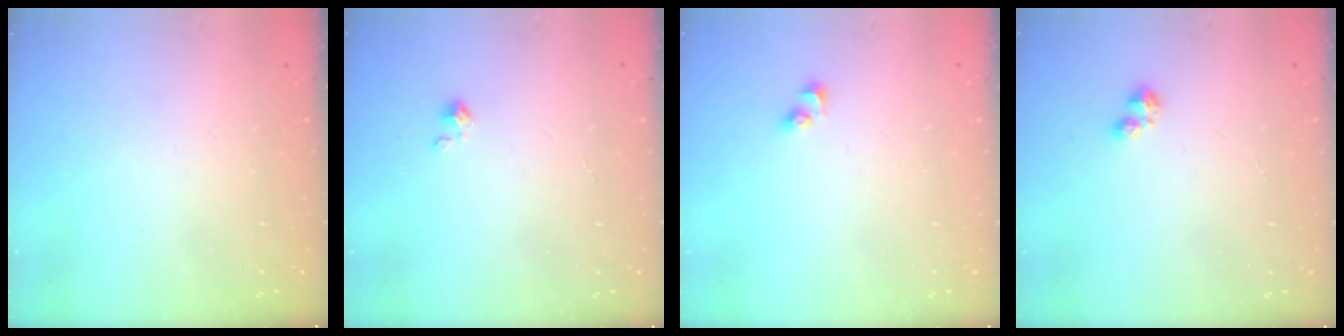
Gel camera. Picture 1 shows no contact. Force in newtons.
{"total": 1.1, "press": 1.1, "slide": 0.2}
{"total": 2.6, "press": 2.4, "slide": 1.2}
{"total": 2.3, "press": 2.3, "slide": 0.4}